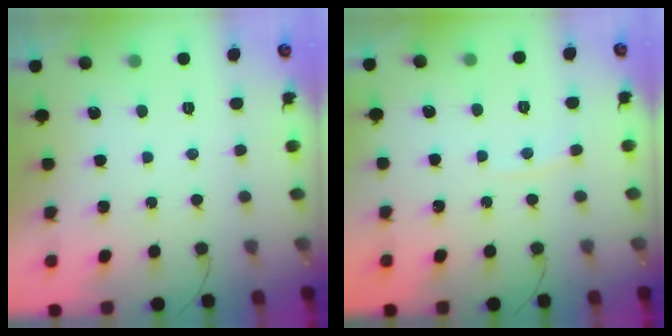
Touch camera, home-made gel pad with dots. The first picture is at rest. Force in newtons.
{"total": 2.8, "press": 2.8, "slide": 0.3}